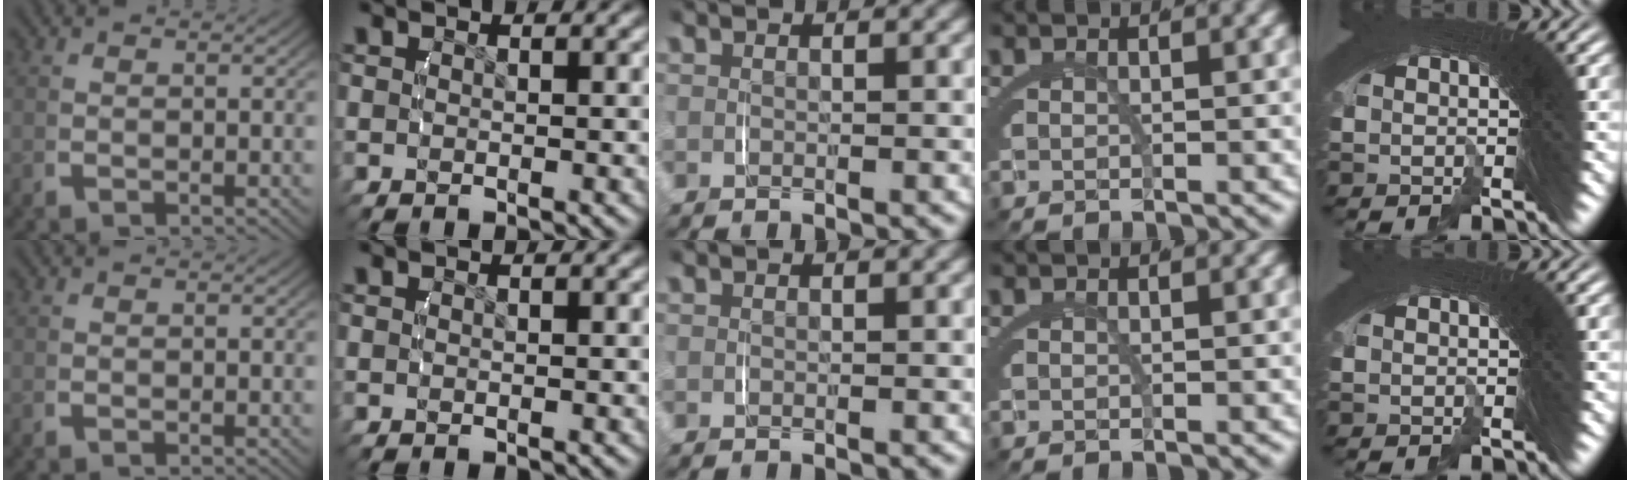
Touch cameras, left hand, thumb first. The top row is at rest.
{}